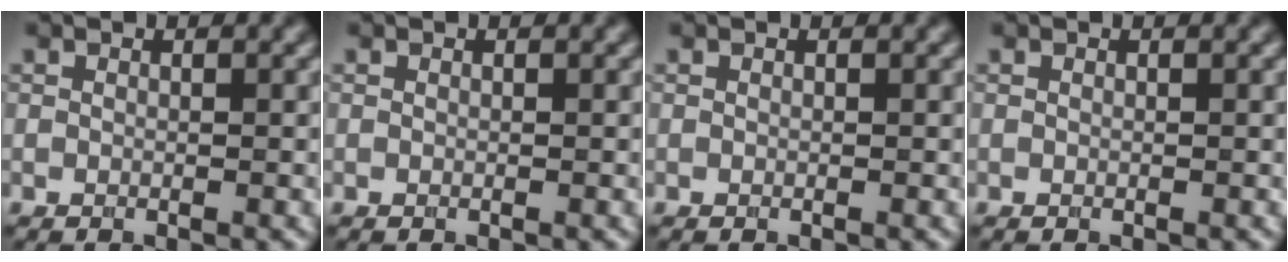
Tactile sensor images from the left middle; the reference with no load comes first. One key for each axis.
{"total": 0.0}
{"total": 0.0}
{"total": 0.0}